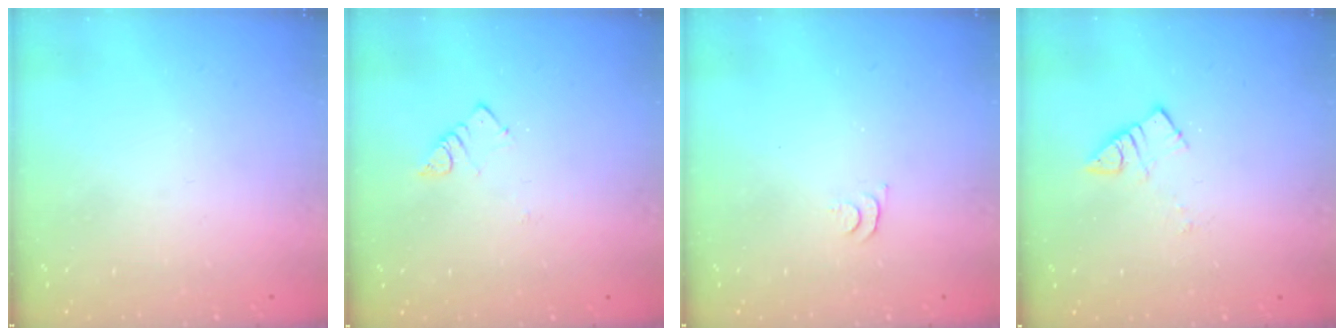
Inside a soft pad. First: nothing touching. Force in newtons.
{"total": 3.2, "press": 3.2, "slide": 0.3}
{"total": 5.2, "press": 5.1, "slide": 0.5}
{"total": 4.1, "press": 4.1, "slide": 0.2}